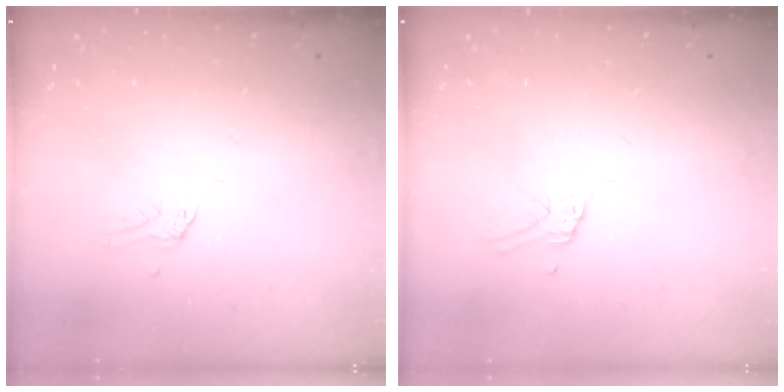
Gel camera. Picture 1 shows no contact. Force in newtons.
{"total": 2.9, "press": 2.9, "slide": 0.1}